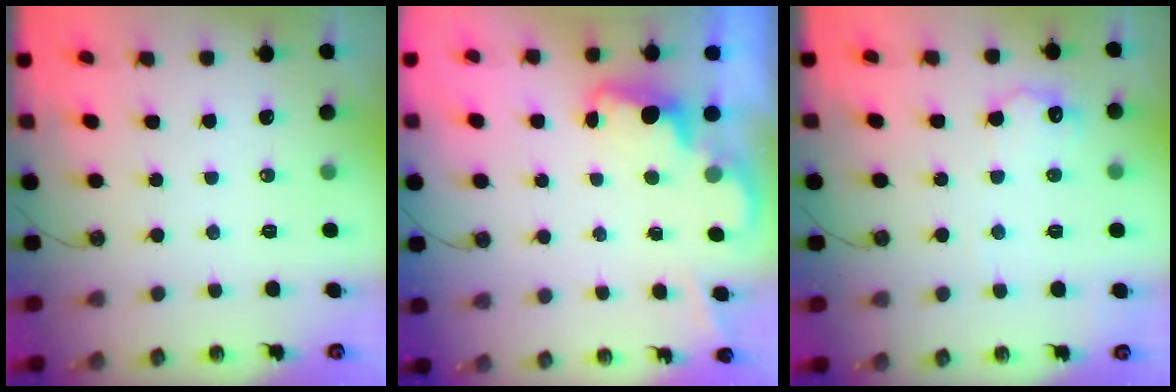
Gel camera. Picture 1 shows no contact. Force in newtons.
{"total": 2.1, "press": 2.1, "slide": 0.6}
{"total": 9.5, "press": 9.5, "slide": 0.6}